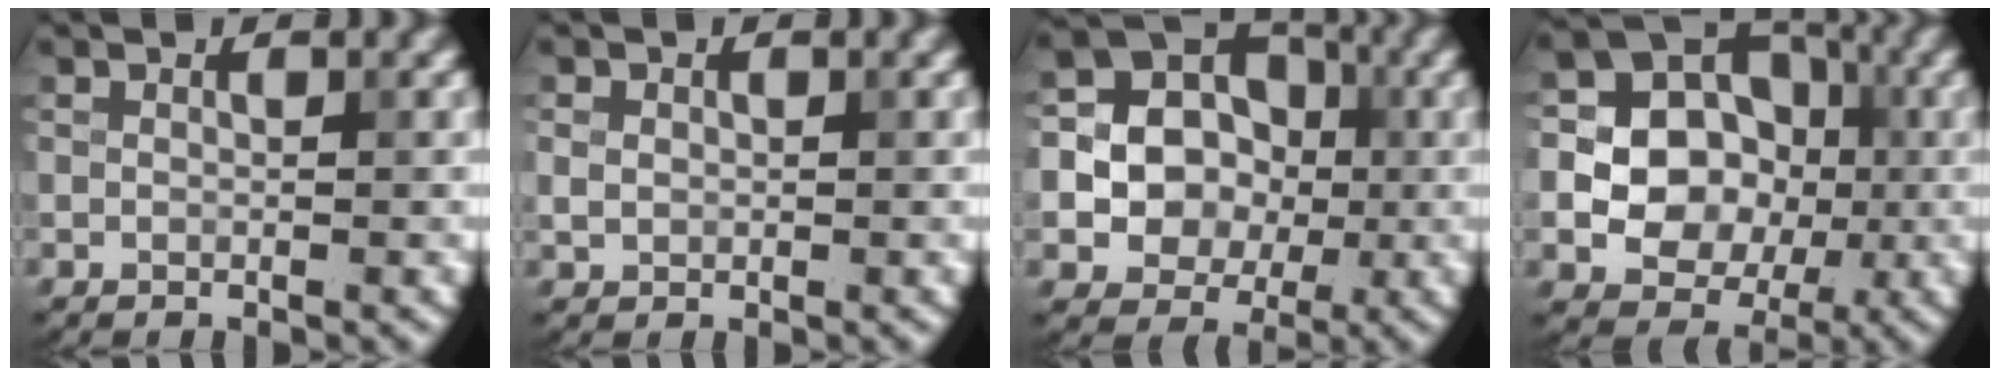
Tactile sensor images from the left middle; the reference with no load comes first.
{"total": 1.2, "force": [0.1, 1.0, 0.5], "torque": [-0.010, -0.001, 0.001]}
{"total": 12.3, "force": [-0.8, 11.3, 4.8], "torque": [-0.099, 0.017, -0.032]}
{"total": 11.8, "force": [-0.5, 10.6, 5.2], "torque": [-0.106, 0.026, -0.022]}